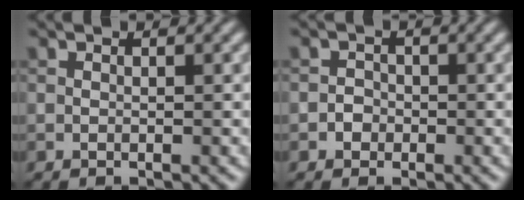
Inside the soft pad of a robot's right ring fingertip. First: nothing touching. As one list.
[{"total": 1.2, "force": [-0.5, 1.0, 0.2], "torque": [0.004, 0.002, -0.010]}]